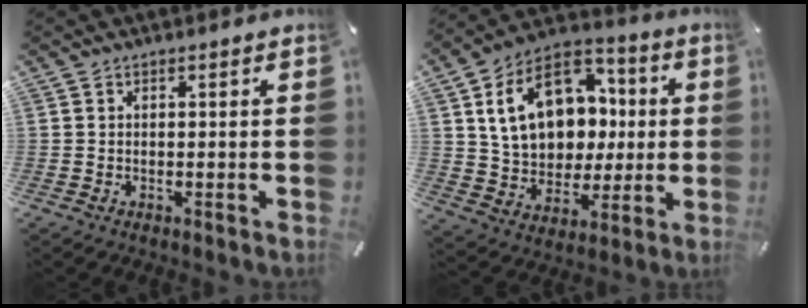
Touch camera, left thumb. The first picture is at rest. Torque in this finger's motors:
{"motor_torque": [2.22, 2.74, 0.90, 0.14, 0.29]}